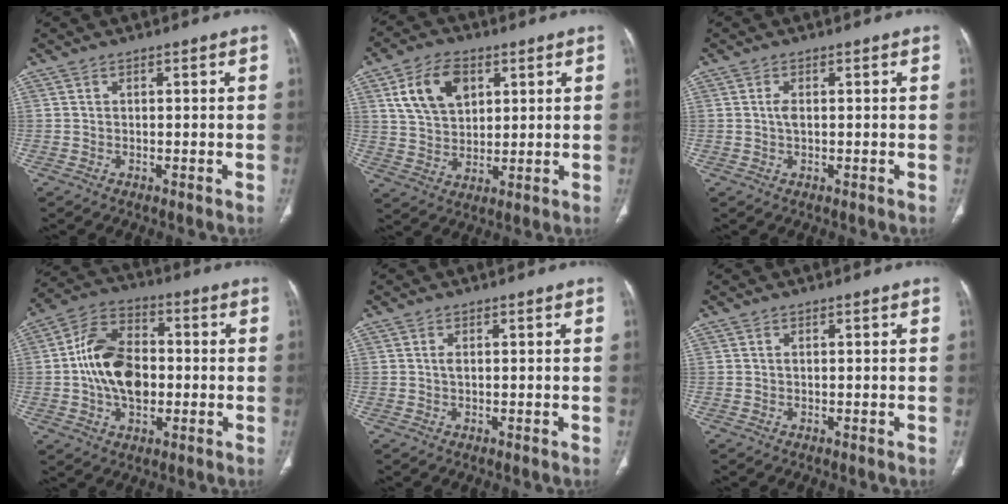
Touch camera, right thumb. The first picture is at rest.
{"total": 10.9, "force": [4.3, 7.1, 7.1], "torque": [-0.110, -0.009, 0.083]}
{"total": 1.3, "force": [0.1, 0.6, 1.2], "torque": [-0.025, 0.000, 0.002]}
{"total": 14.3, "force": [-0.8, 9.3, 10.8], "torque": [-0.180, 0.025, -0.018]}
{"total": 0.6, "force": [0.1, 0.2, 0.5], "torque": [-0.014, -0.001, 0.000]}
{"total": 0.0}